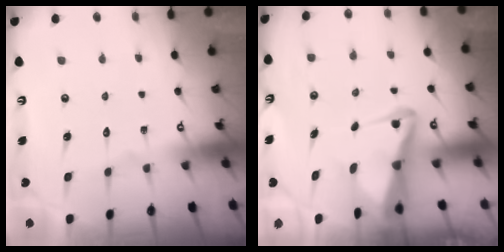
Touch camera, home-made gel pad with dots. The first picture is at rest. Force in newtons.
{"total": 6.0, "press": 6.0, "slide": 0.7}